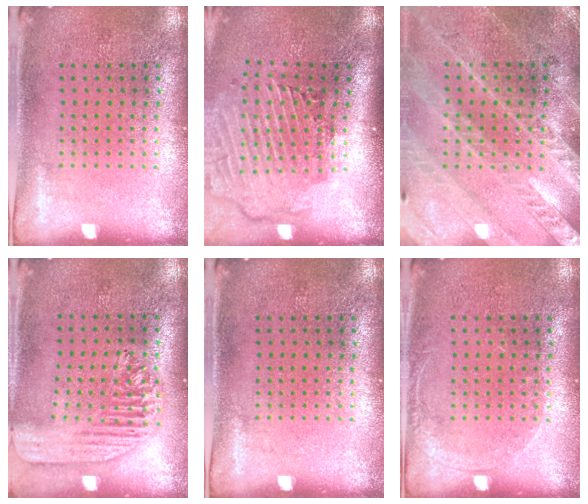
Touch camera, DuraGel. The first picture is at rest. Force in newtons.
{"total": 2.8, "press": 2.2, "slide": 1.8}
{"total": 2.9, "press": 2.7, "slide": 1.1}
{"total": 1.7, "press": 1.5, "slide": 0.7}
{"total": 0.0}
{"total": 0.9, "press": 0.8, "slide": 0.2}